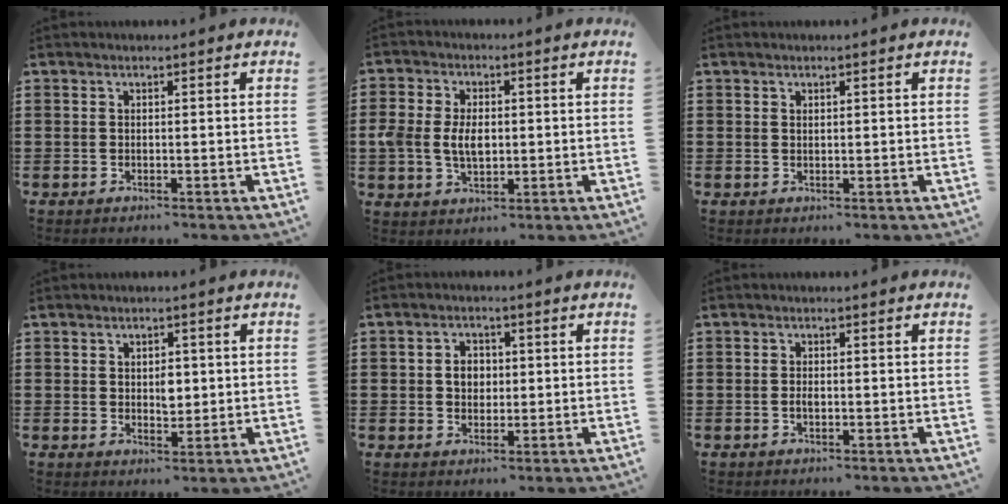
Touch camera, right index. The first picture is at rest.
{"total": 5.9, "force": [-0.1, 3.9, 4.4], "torque": [-0.117, 0.001, -0.011]}
{"total": 0.5, "force": [0.4, 0.4, 0.2], "torque": [-0.004, 0.001, 0.008]}
{"total": 3.4, "force": [0.5, 2.1, 2.5], "torque": [-0.037, 0.003, 0.005]}
{"total": 3.0, "force": [0.1, 2.4, 1.8], "torque": [-0.034, 0.007, -0.002]}
{"total": 1.1, "force": [-0.3, 0.6, 0.9], "torque": [-0.018, 0.000, -0.005]}